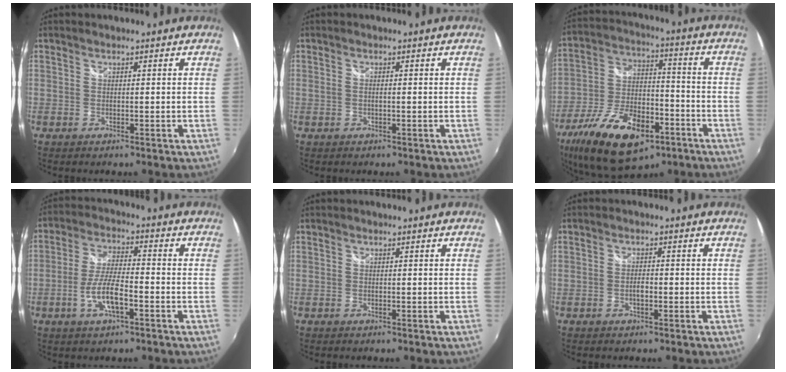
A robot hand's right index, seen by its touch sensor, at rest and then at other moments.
{"total": 0.7, "force": [0.0, 0.2, 0.7], "torque": [-0.015, 0.000, -0.002]}
{"total": 22.1, "force": [-12.1, 11.1, 14.8], "torque": [-0.302, -0.023, -0.195]}
{"total": 7.9, "force": [-3.3, 2.1, 6.9], "torque": [-0.138, -0.002, -0.060]}
{"total": 0.0}
{"total": 1.5, "force": [-0.6, 0.7, 1.2], "torque": [-0.023, 0.000, -0.010]}